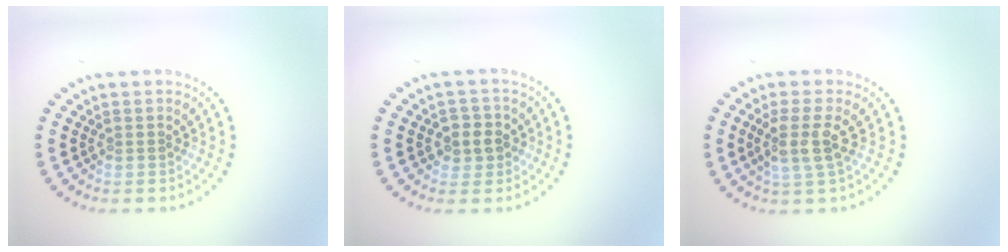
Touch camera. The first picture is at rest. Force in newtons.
{"total": 2.2, "press": 2.1, "slide": 0.7}
{"total": 2.9, "press": 2.4, "slide": 1.7}